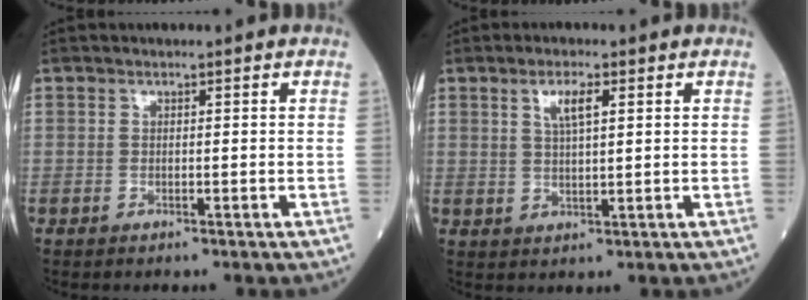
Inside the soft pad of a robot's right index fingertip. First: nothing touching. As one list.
[{"total": 3.8, "force": [1.7, 0.7, 3.3], "torque": [-0.063, 0.002, 0.033]}]